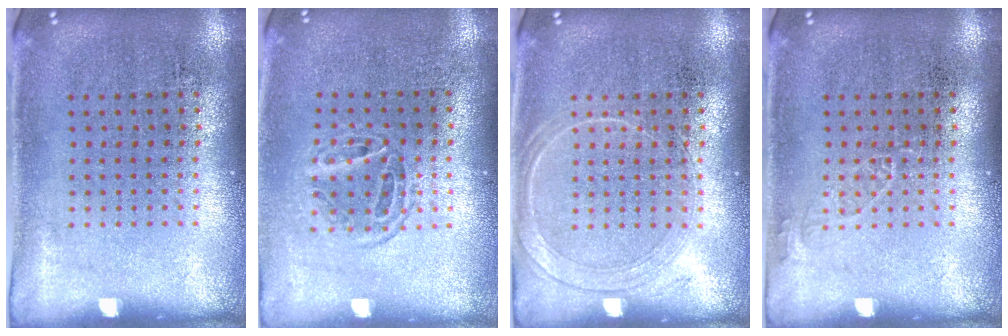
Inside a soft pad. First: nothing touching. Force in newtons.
{"total": 1.2, "press": 1.0, "slide": 0.5}
{"total": 1.6, "press": 1.6, "slide": 0.2}
{"total": 0.8, "press": 0.8, "slide": 0.1}